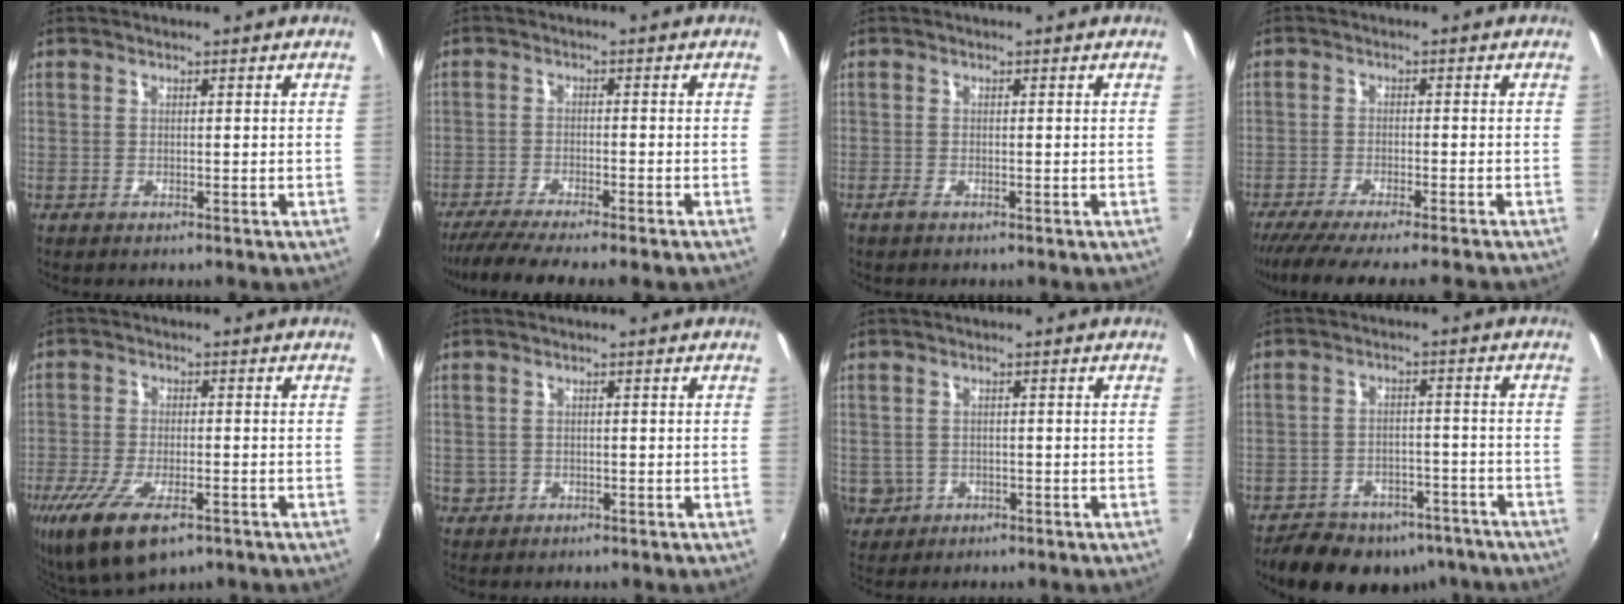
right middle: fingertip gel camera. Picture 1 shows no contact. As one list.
[{"total": 9.1, "force": [-7.8, -0.1, 4.6], "torque": [-0.108, -0.029, -0.129]}, {"total": 1.1, "force": [-0.8, 0.3, 0.6], "torque": [-0.013, -0.004, -0.017]}, {"total": 9.6, "force": [-8.4, -0.6, 4.7], "torque": [-0.098, -0.034, -0.136]}, {"total": 13.4, "force": [-7.6, 5.4, 9.7], "torque": [-0.215, -0.053, -0.130]}, {"total": 2.1, "force": [-0.5, 2.0, 0.4], "torque": [-0.012, -0.004, -0.006]}, {"total": 5.8, "force": [-1.2, 5.3, 1.9], "torque": [-0.056, -0.003, -0.007]}, {"total": 16.6, "force": [-12.6, 8.6, 6.6], "torque": [-0.145, 0.007, -0.158]}]